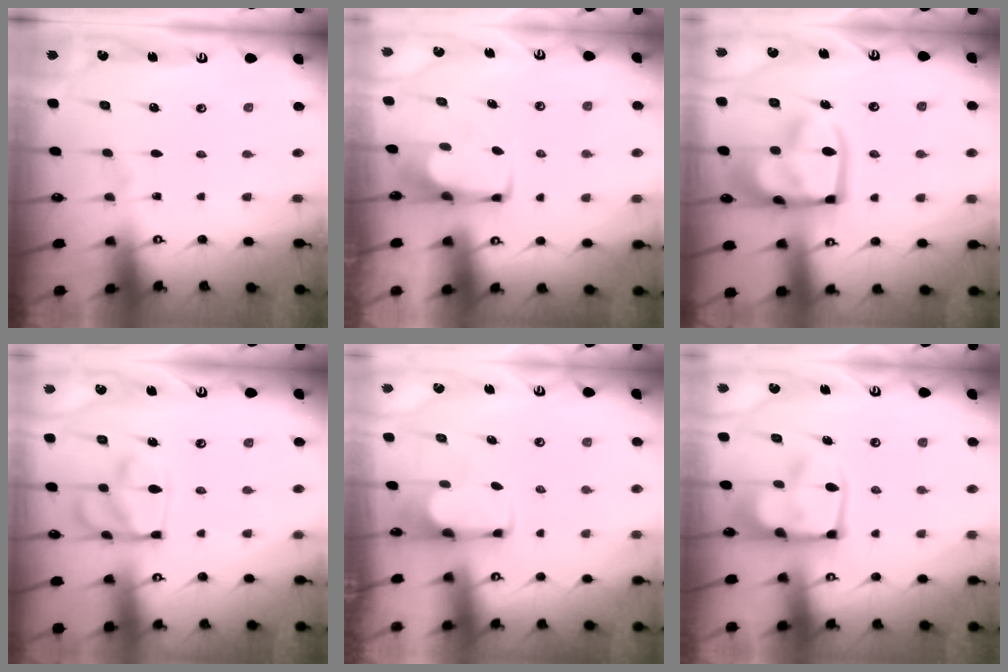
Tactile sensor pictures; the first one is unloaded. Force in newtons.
{"total": 1.8, "press": 1.7, "slide": 0.6}
{"total": 20.0, "press": 19.9, "slide": 2.2}
{"total": 13.0, "press": 12.9, "slide": 1.3}
{"total": 1.8, "press": 1.6, "slide": 0.7}
{"total": 15.2, "press": 15.1, "slide": 1.4}